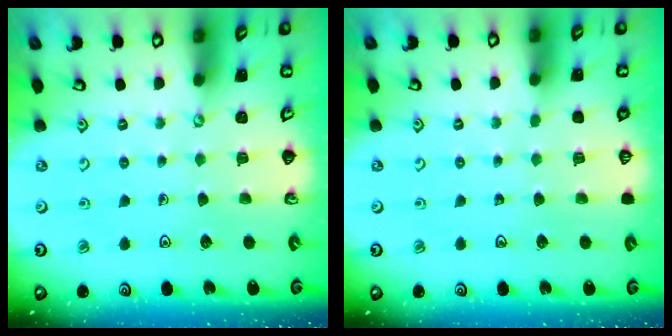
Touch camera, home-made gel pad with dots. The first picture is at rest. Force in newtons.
{"total": 0.0}